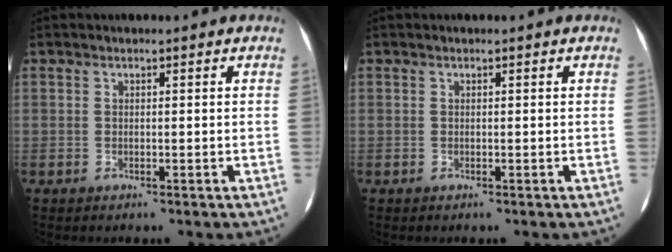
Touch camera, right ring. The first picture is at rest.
{"total": 0.0}